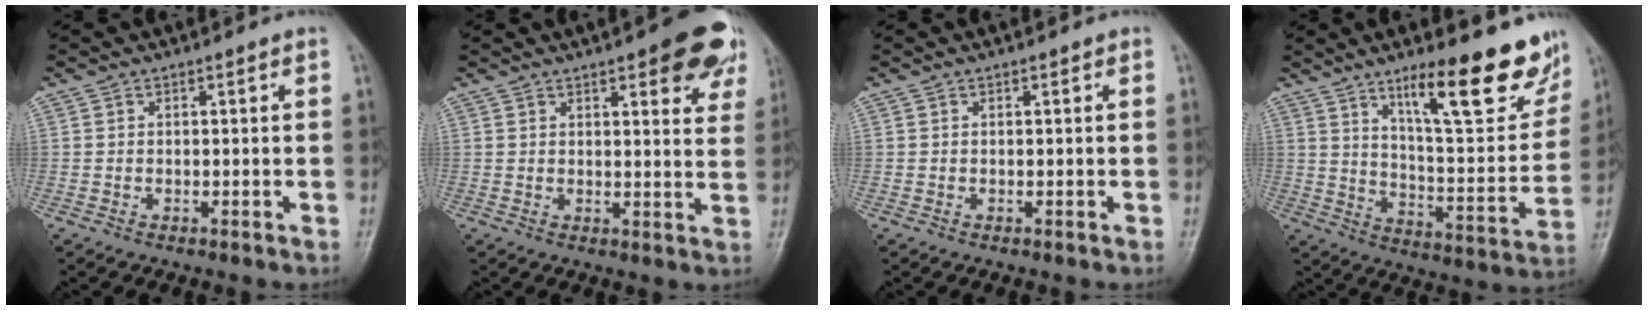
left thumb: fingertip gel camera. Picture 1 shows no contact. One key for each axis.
{"total": 12.0, "fx": 6.8, "fy": 4.0, "fz": 9.0, "tx": -0.070, "ty": -0.023, "tz": 0.077}
{"total": 0.0}
{"total": 20.8, "fx": 13.1, "fy": 5.3, "fz": 15.3, "tx": -0.177, "ty": -0.073, "tz": 0.204}